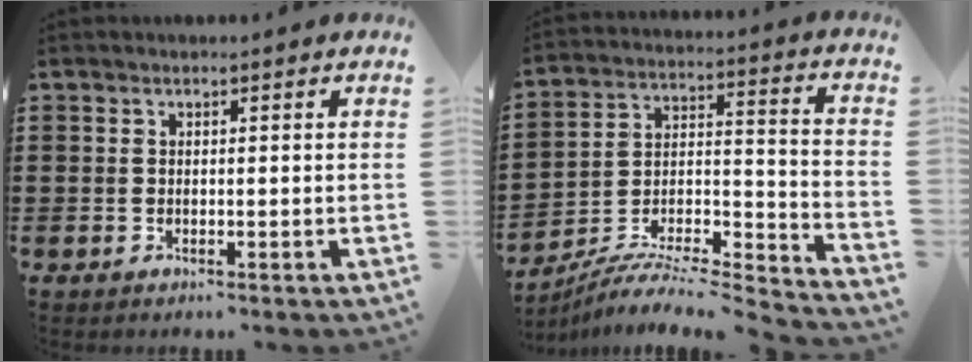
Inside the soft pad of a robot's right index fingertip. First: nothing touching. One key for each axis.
{"total": 6.9, "fx": -6.3, "fy": 0.9, "fz": 2.5, "tx": -0.043, "ty": -0.003, "tz": -0.131}